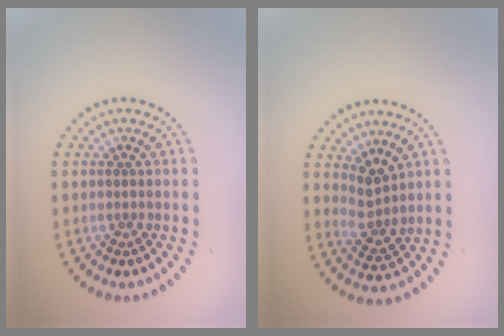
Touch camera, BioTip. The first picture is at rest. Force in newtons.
{"total": 2.6, "press": 2.0, "slide": 1.6}